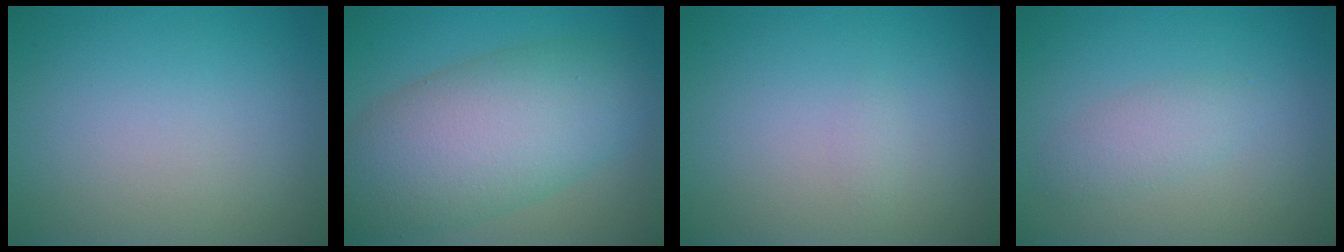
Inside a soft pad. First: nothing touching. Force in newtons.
{"total": 9.6, "press": 9.6, "slide": 0.5}
{"total": 0.5, "press": 0.5, "slide": 0.1}
{"total": 1.8, "press": 1.8, "slide": 0.0}